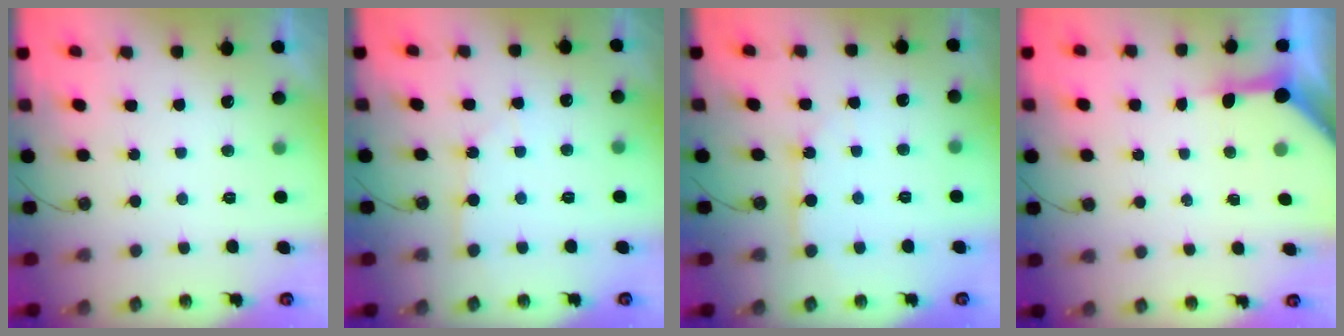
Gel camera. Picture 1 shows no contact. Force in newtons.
{"total": 3.2, "press": 3.2, "slide": 0.4}
{"total": 5.2, "press": 5.2, "slide": 0.5}
{"total": 6.4, "press": 6.4, "slide": 0.6}